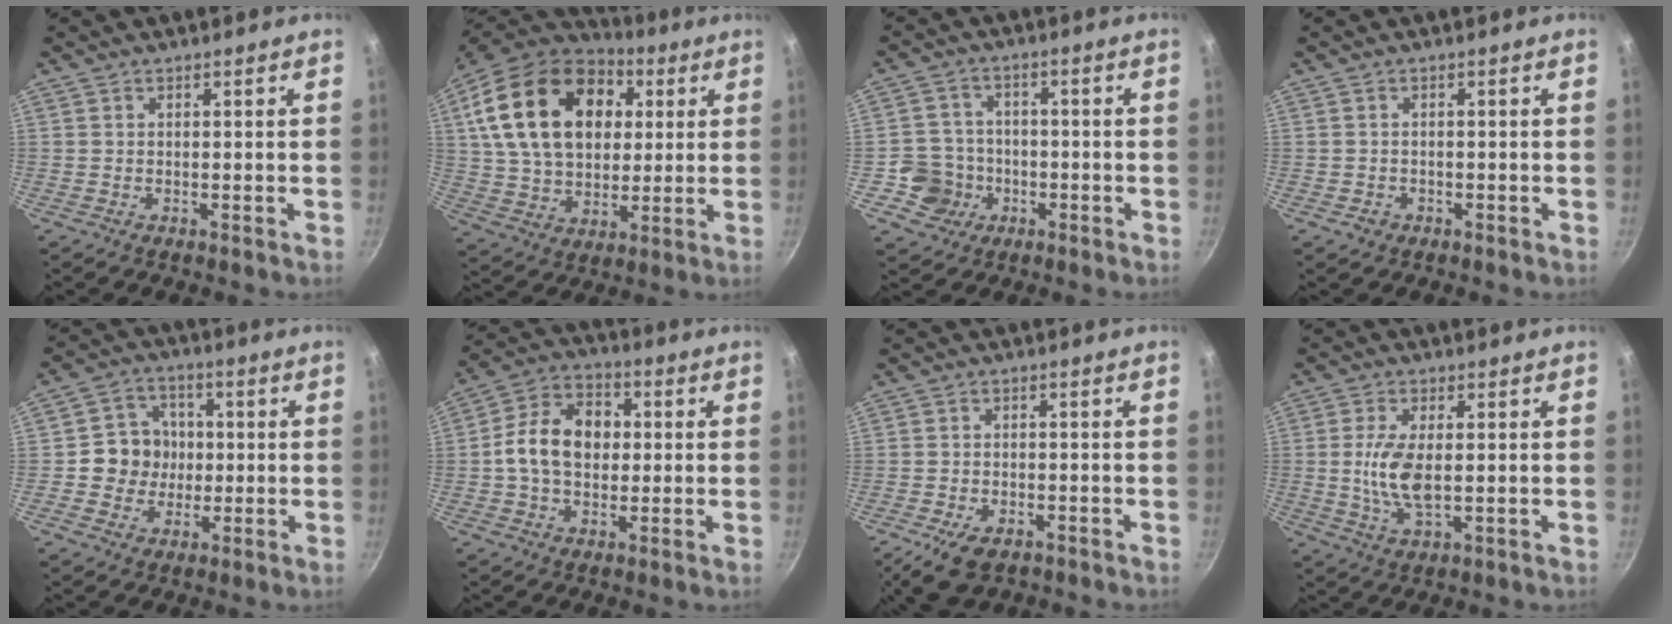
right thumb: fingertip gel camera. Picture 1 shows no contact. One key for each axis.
{"total": 26.3, "fx": 7.1, "fy": 18.0, "fz": 17.8, "tx": -0.302, "ty": 0.005, "tz": 0.124}
{"total": 7.4, "fx": -2.4, "fy": 7.0, "fz": 1.0, "tx": 0.010, "ty": 0.034, "tz": -0.043}
{"total": 1.6, "fx": -0.7, "fy": 1.3, "fz": 0.4, "tx": -0.009, "ty": 0.007, "tz": -0.003}
{"total": 8.7, "fx": -0.2, "fy": 8.1, "fz": 3.1, "tx": -0.011, "ty": 0.015, "tz": -0.017}
{"total": 13.0, "fx": 0.3, "fy": 9.4, "fz": 8.9, "tx": -0.122, "ty": 0.025, "tz": -0.012}
{"total": 7.1, "fx": -3.9, "fy": 4.0, "fz": 4.4, "tx": -0.076, "ty": 0.010, "tz": -0.061}
{"total": 8.0, "fx": 0.0, "fy": 3.6, "fz": 7.2, "tx": -0.149, "ty": -0.005, "tz": 0.000}